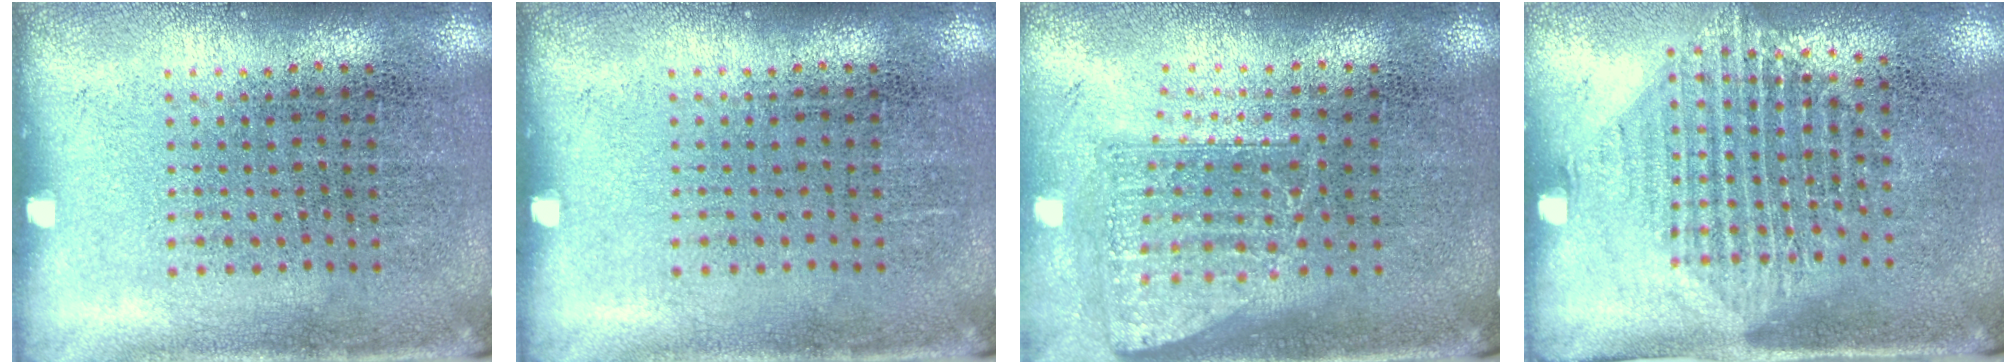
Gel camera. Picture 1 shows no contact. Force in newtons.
{"total": 0.0}
{"total": 1.7, "press": 1.4, "slide": 1.0}
{"total": 1.4, "press": 1.2, "slide": 0.8}